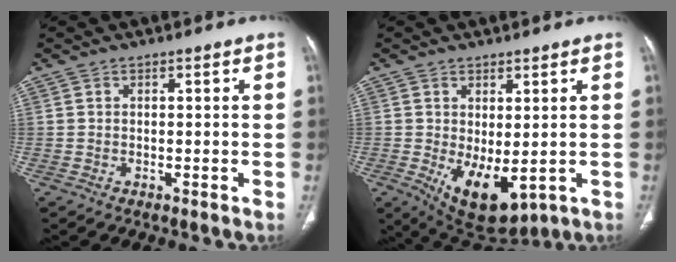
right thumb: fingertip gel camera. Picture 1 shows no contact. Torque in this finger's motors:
{"motor_torque": [0.43, 1.88, 0.53, 0.78, 0.30]}